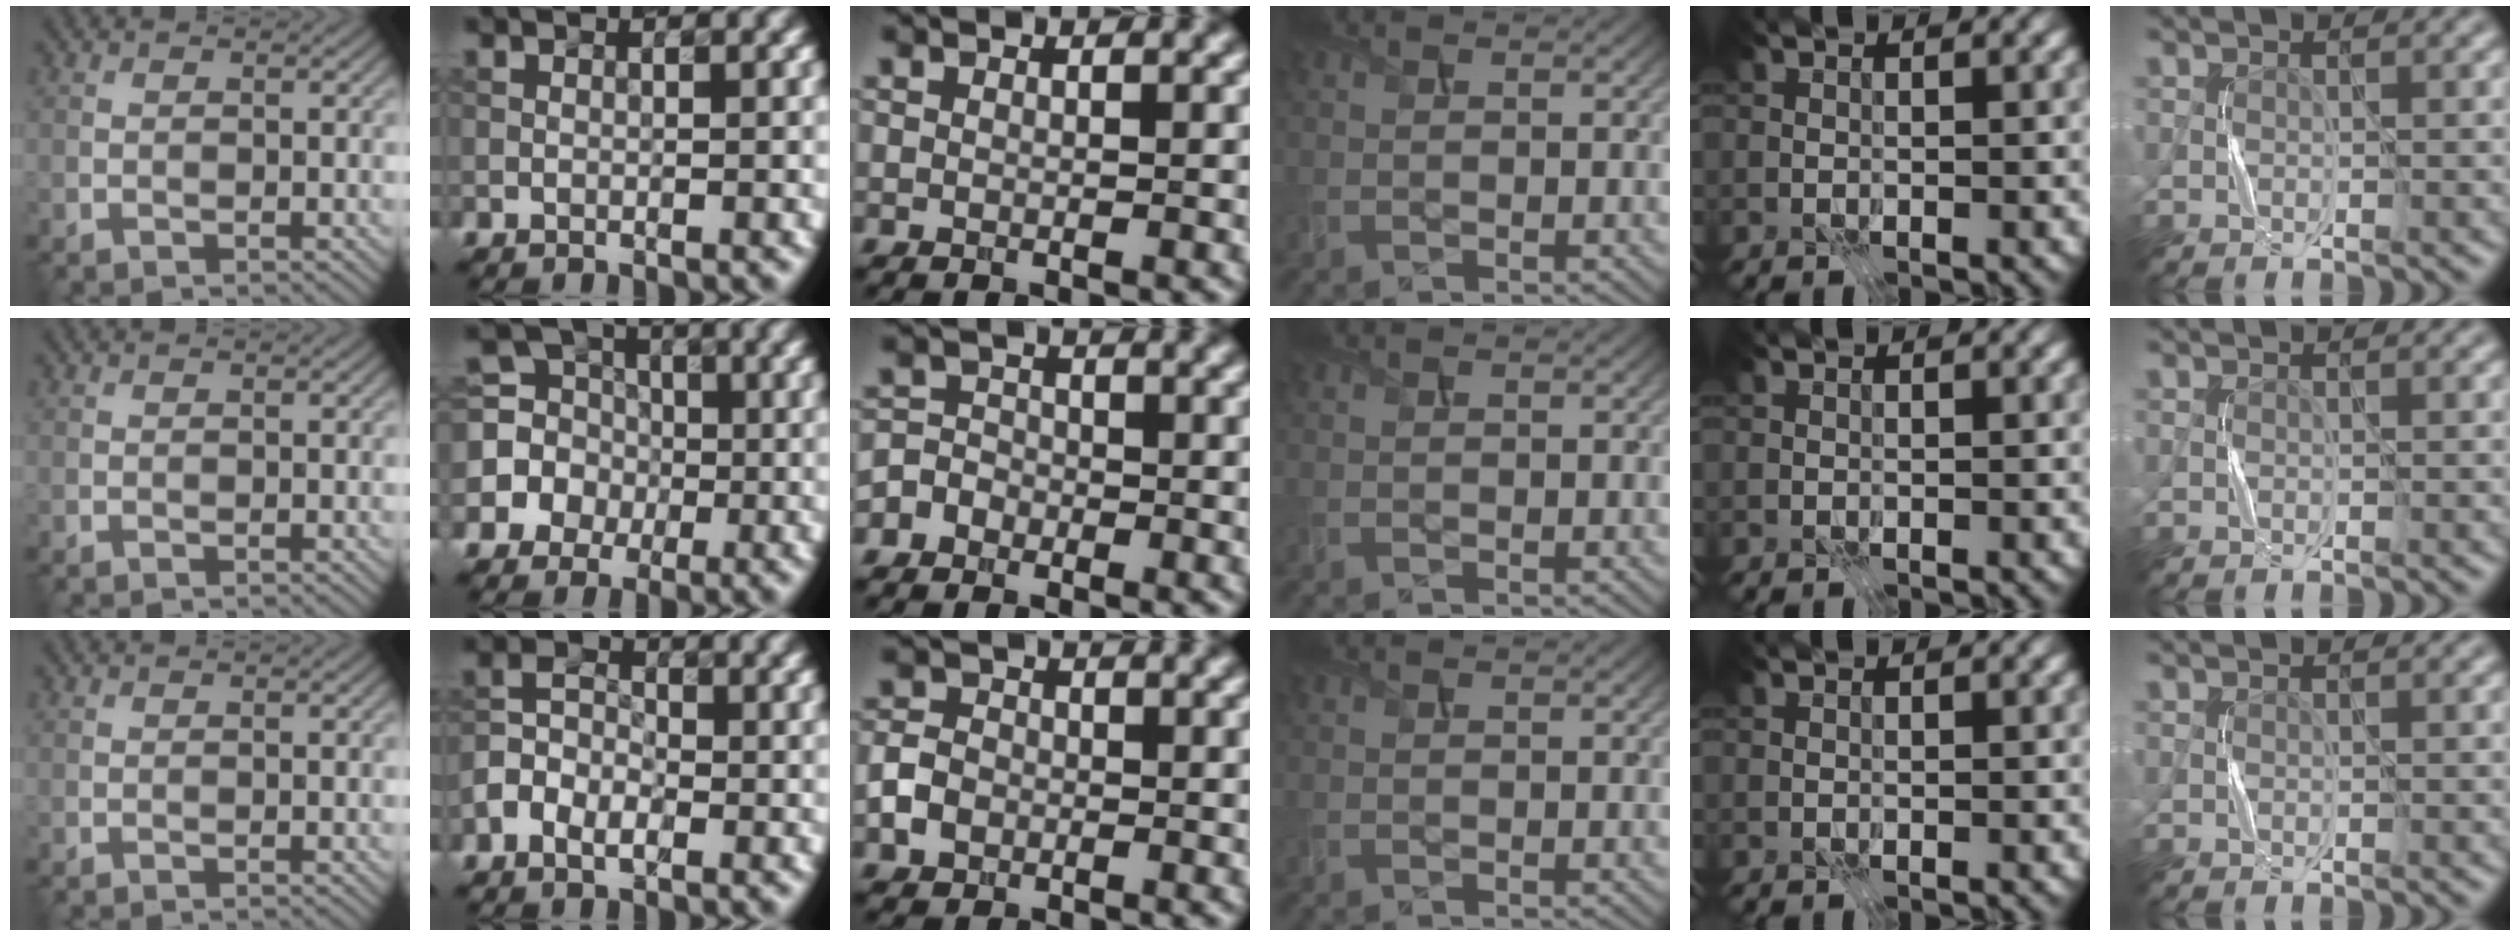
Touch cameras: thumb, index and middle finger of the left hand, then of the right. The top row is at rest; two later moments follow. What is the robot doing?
{"motion": "press", "object": "gel pad"}